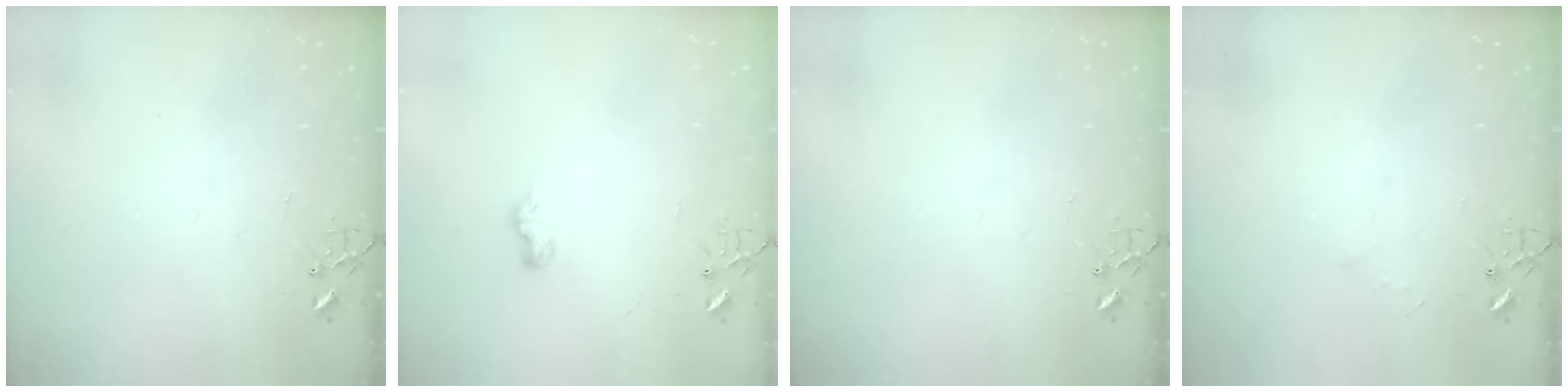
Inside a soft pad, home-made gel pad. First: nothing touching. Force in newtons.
{"total": 6.3, "press": 6.3, "slide": 0.8}
{"total": 0.0}
{"total": 3.5, "press": 3.5, "slide": 0.4}